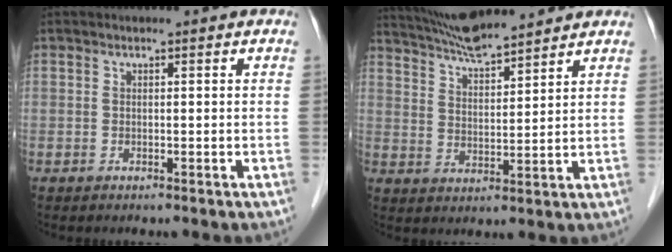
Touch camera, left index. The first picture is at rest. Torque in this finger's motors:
{"motor_torque": [-0.14, -0.88, 0.55, 0.13]}